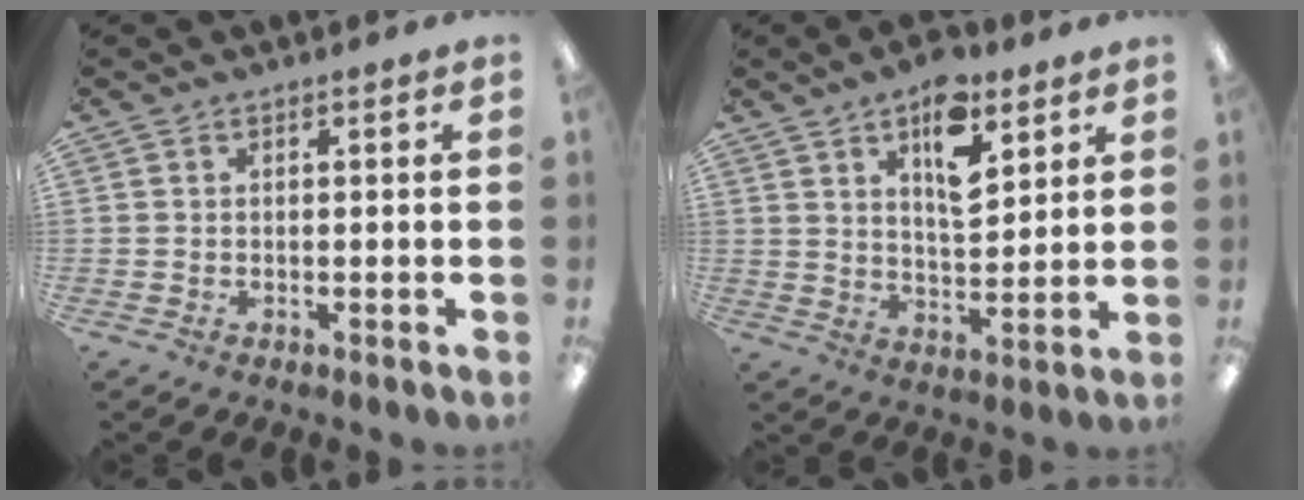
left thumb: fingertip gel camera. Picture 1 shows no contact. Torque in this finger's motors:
{"motor_torque": [0.33, 0.58, -0.06, -0.40, 0.11]}